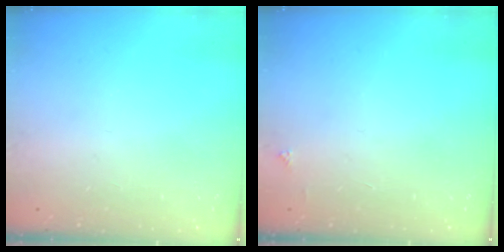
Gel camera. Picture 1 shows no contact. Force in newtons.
{"total": 2.0, "press": 2.0, "slide": 0.3}